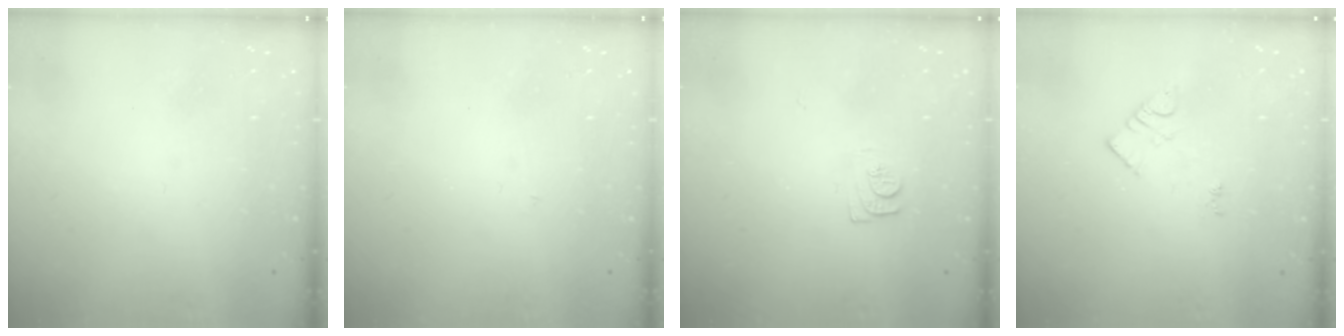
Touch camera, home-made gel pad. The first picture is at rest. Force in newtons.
{"total": 2.7, "press": 2.7, "slide": 0.3}
{"total": 7.0, "press": 7.0, "slide": 0.6}
{"total": 4.5, "press": 4.5, "slide": 0.6}